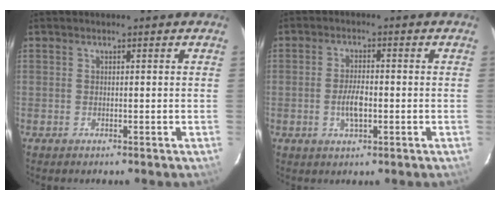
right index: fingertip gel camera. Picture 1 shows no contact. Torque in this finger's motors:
{"motor_torque": [1.05, 0.23, 0.45, 0.05]}